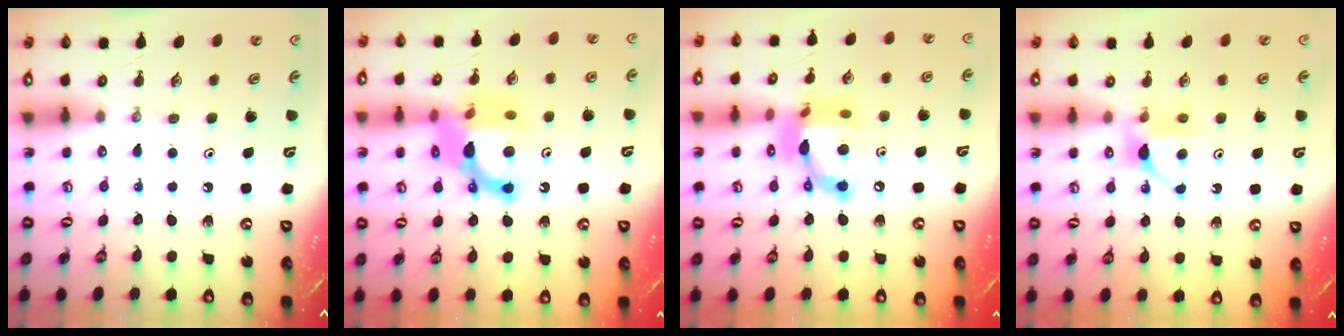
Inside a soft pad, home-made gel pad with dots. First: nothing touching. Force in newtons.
{"total": 13.5, "press": 13.5, "slide": 1.1}
{"total": 15.5, "press": 15.5, "slide": 1.5}
{"total": 5.1, "press": 5.0, "slide": 0.6}